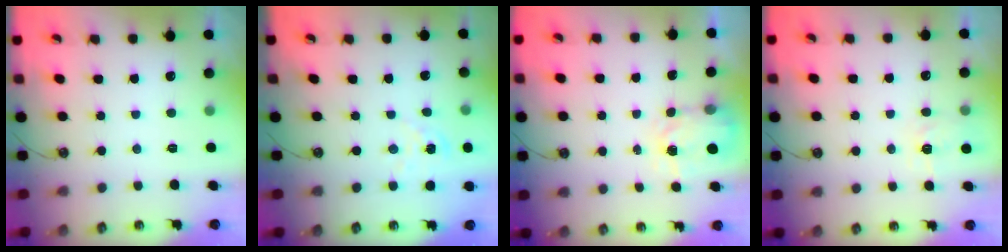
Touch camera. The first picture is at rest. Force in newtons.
{"total": 1.3, "press": 1.3, "slide": 0.2}
{"total": 3.8, "press": 3.7, "slide": 0.6}
{"total": 4.7, "press": 4.6, "slide": 0.7}